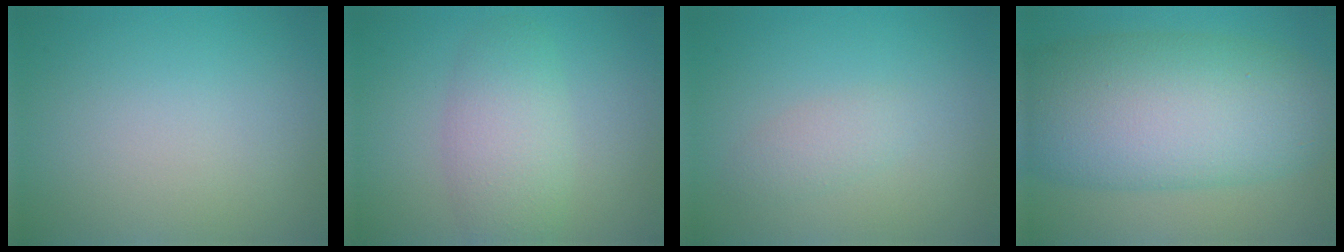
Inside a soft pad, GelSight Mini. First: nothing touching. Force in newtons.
{"total": 4.5, "press": 4.5, "slide": 0.3}
{"total": 1.5, "press": 1.5, "slide": 0.1}
{"total": 12.2, "press": 12.2, "slide": 0.2}